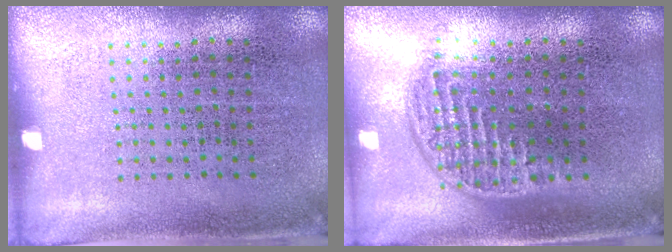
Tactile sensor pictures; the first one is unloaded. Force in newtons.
{"total": 1.2, "press": 1.0, "slide": 0.7}